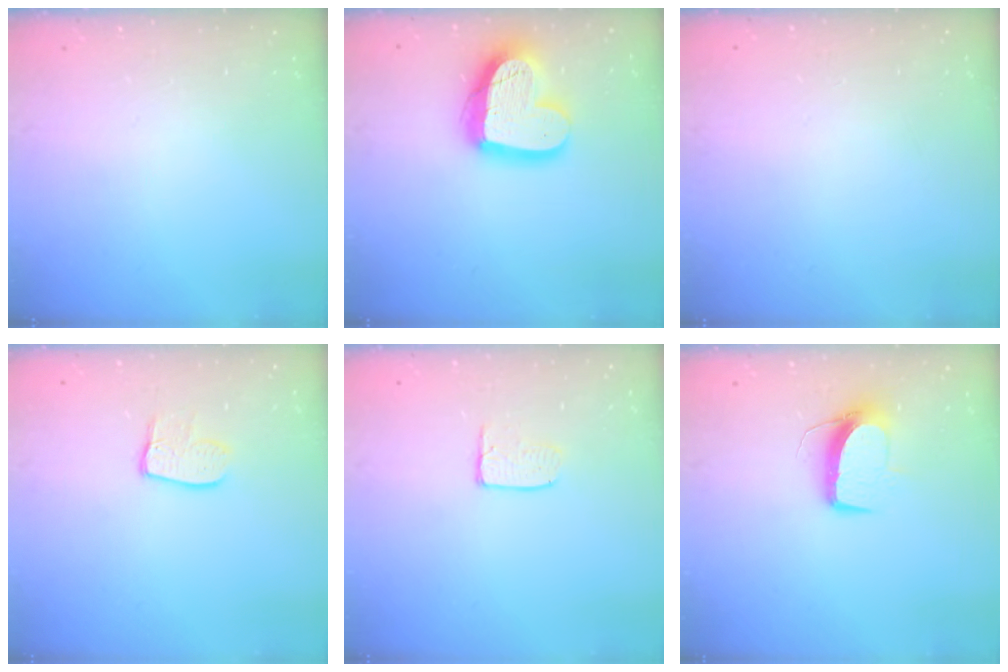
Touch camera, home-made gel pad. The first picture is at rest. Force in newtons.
{"total": 18.8, "press": 18.7, "slide": 1.9}
{"total": 0.0}
{"total": 8.5, "press": 8.5, "slide": 0.7}
{"total": 4.7, "press": 4.7, "slide": 0.4}
{"total": 10.2, "press": 10.2, "slide": 0.5}